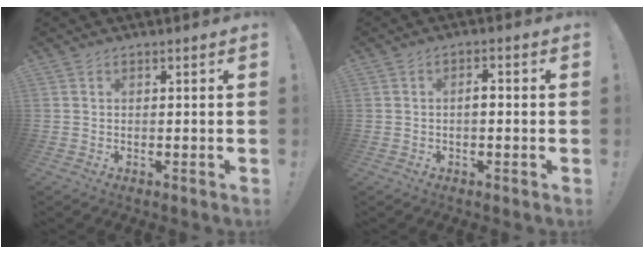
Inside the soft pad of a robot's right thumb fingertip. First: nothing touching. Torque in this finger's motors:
{"motor_torque": [0.10, -0.04, 0.05, 0.12, -0.01]}